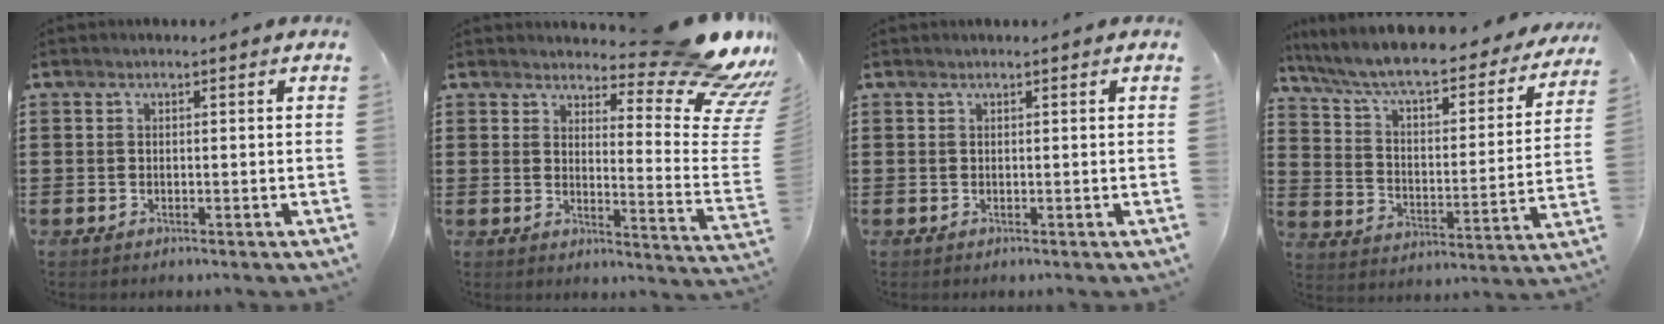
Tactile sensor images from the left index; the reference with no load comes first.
{"total": 12.3, "force": [9.9, 1.8, 7.0], "torque": [-0.098, -0.085, 0.165]}
{"total": 0.0}
{"total": 7.7, "force": [6.8, 1.0, 3.5], "torque": [-0.097, -0.051, 0.111]}